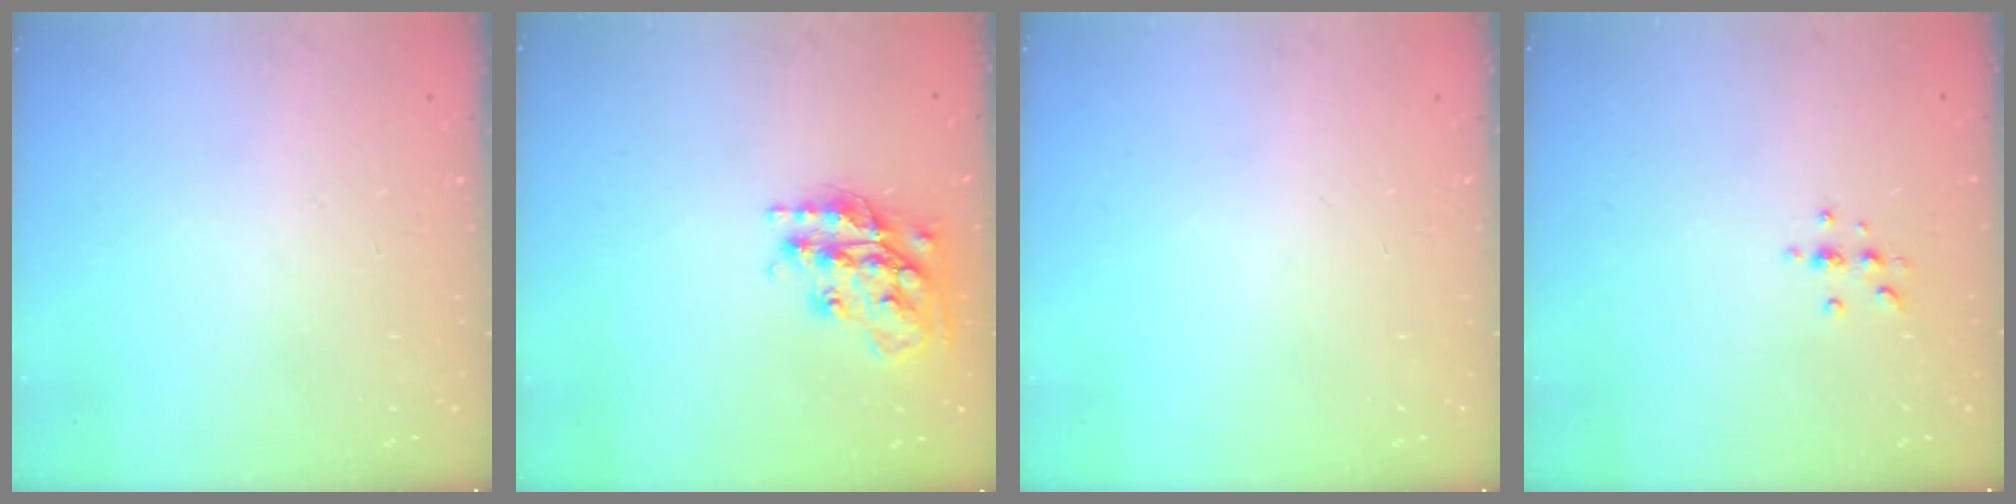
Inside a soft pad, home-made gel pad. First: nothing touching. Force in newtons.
{"total": 18.7, "press": 18.6, "slide": 1.5}
{"total": 0.0}
{"total": 3.9, "press": 3.8, "slide": 0.5}